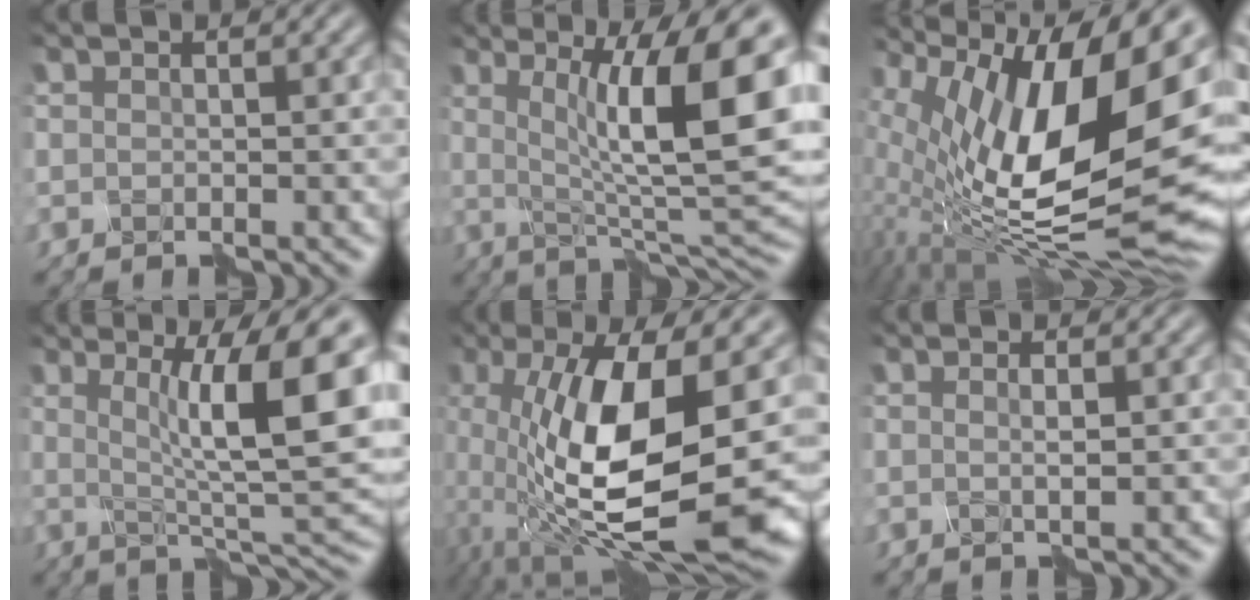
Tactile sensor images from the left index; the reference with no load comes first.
{"total": 12.7, "force": [2.4, 3.1, 12.1], "torque": [-0.163, 0.005, 0.039]}
{"total": 18.6, "force": [3.2, 7.6, 16.6], "torque": [-0.271, 0.008, 0.051]}
{"total": 11.0, "force": [2.2, 2.3, 10.5], "torque": [-0.146, 0.007, 0.036]}
{"total": 12.1, "force": [-1.7, 3.6, 11.4], "torque": [-0.220, -0.011, -0.033]}
{"total": 1.3, "force": [0.3, 0.2, 1.2], "torque": [-0.016, 0.003, 0.004]}